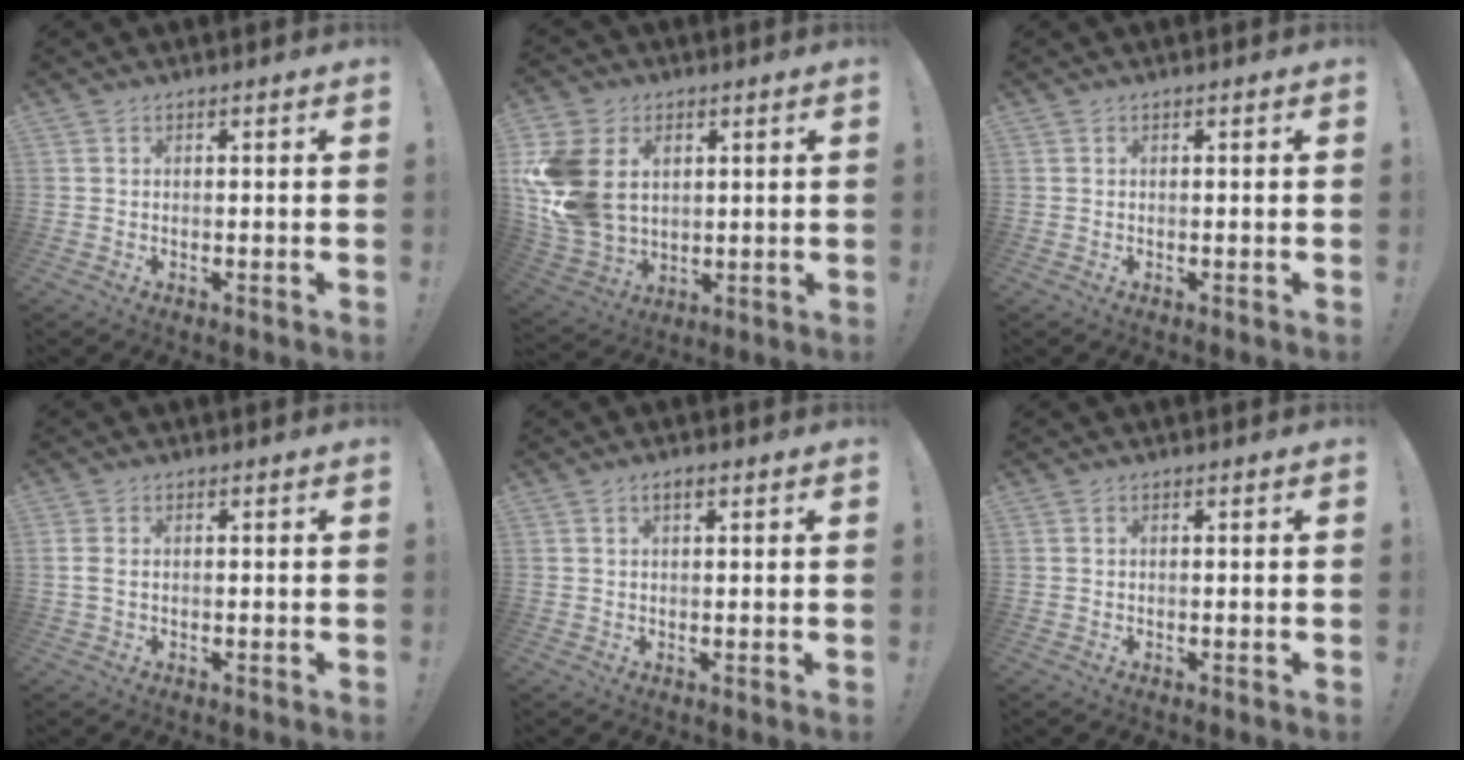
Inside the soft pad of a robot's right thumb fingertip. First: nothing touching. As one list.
[{"total": 18.4, "force": [3.6, 14.3, 11.1], "torque": [-0.226, -0.014, 0.072]}, {"total": 0.0}, {"total": 1.8, "force": [0.3, 0.9, 1.5], "torque": [-0.026, 0.002, 0.005]}, {"total": 2.0, "force": [1.0, 0.8, 1.5], "torque": [-0.030, 0.001, 0.017]}, {"total": 0.0}]